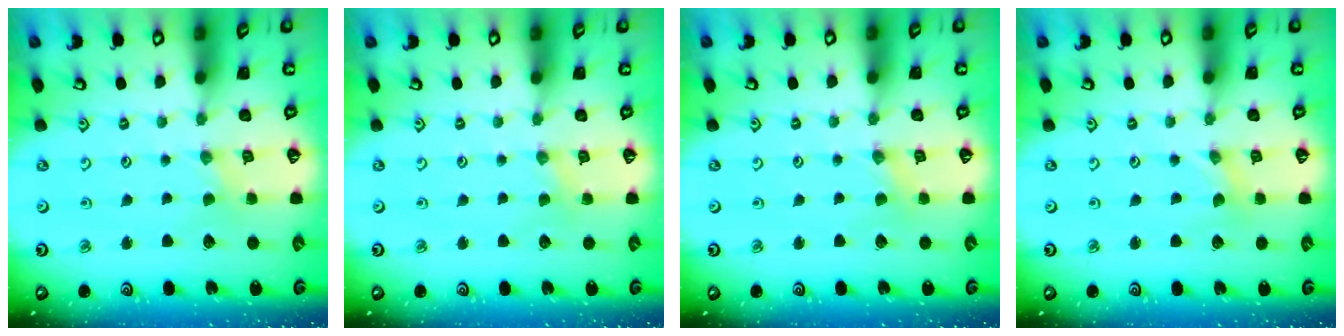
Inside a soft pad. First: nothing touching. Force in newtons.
{"total": 1.5, "press": 1.5, "slide": 0.3}
{"total": 0.7, "press": 0.7, "slide": 0.2}
{"total": 0.0}